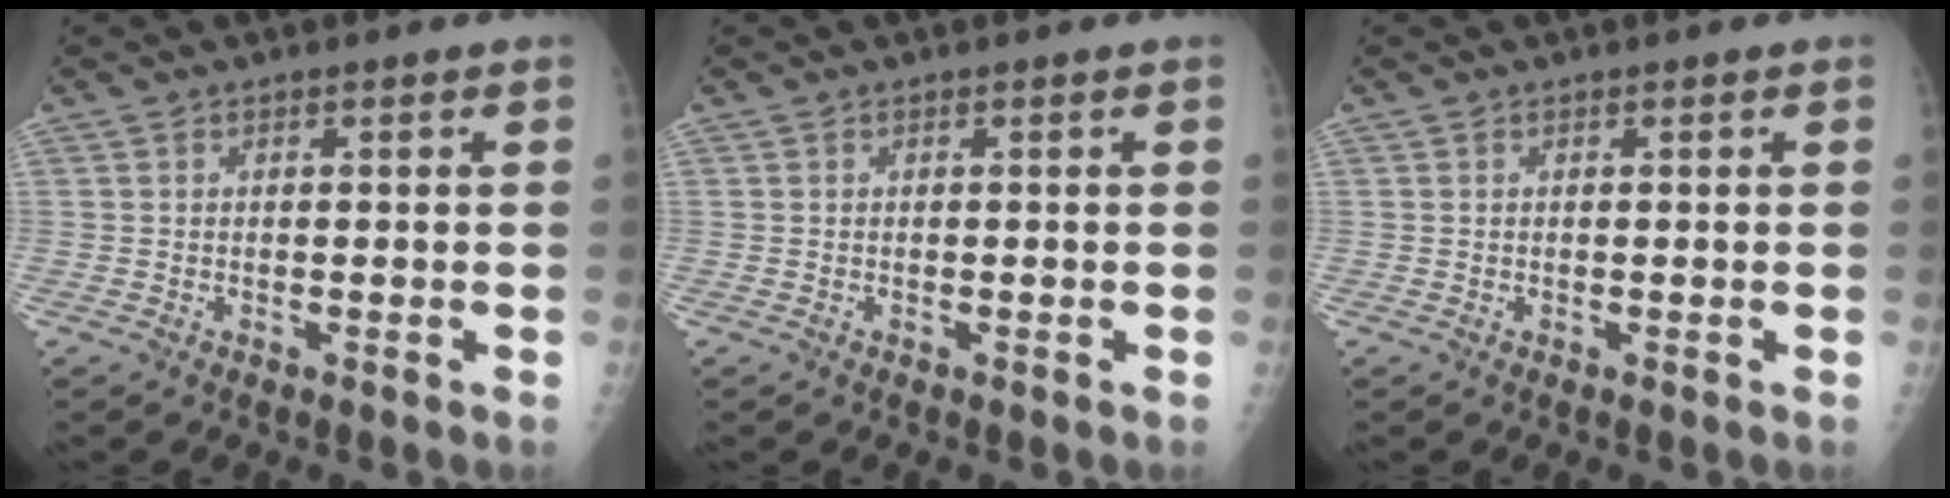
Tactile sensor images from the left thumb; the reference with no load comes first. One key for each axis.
{"total": 0.0}
{"total": 0.0}